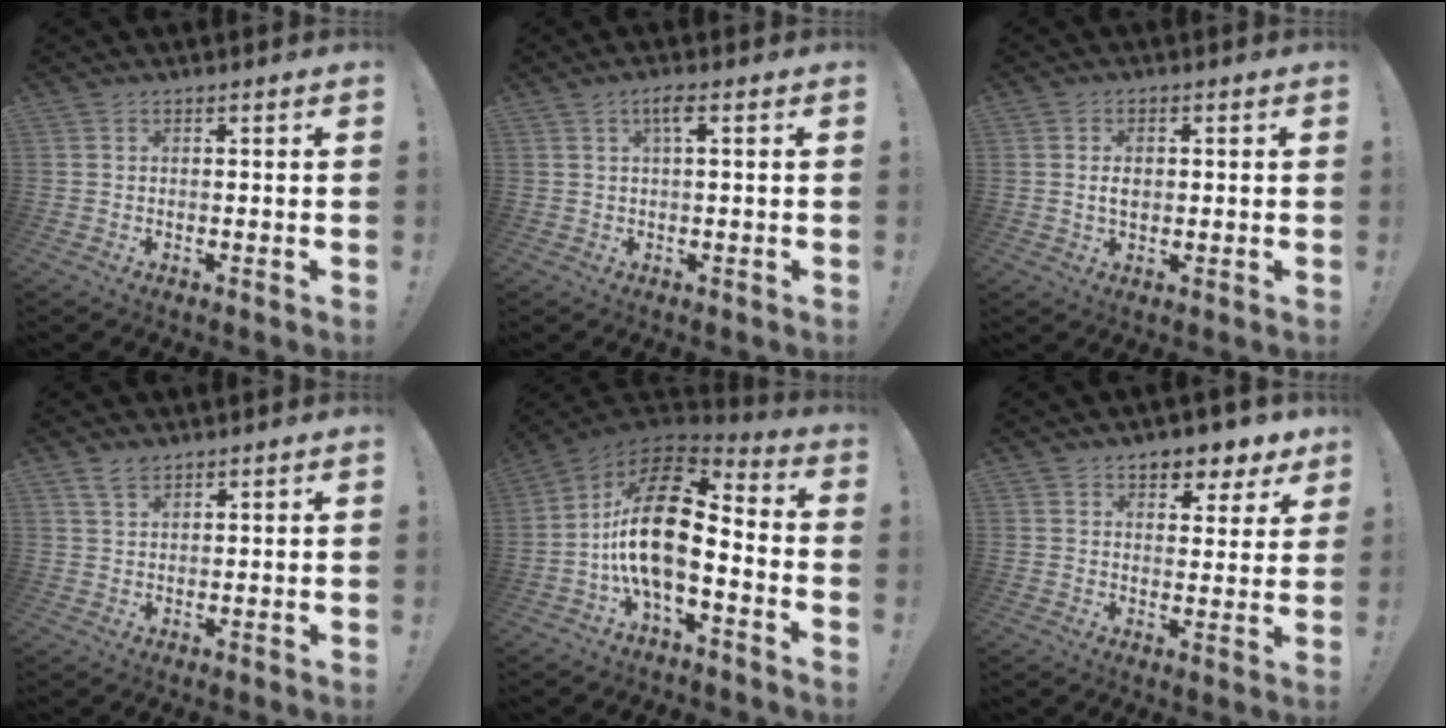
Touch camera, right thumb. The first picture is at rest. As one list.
[{"total": 3.5, "force": [1.2, 0.4, 3.3], "torque": [-0.060, 0.002, 0.015]}, {"total": 3.6, "force": [0.4, 2.4, 2.7], "torque": [-0.036, 0.002, 0.004]}, {"total": 3.5, "force": [2.7, 1.7, 1.5], "torque": [-0.020, -0.013, 0.049]}, {"total": 19.6, "force": [-1.3, 9.1, 17.3], "torque": [-0.328, 0.013, -0.023]}, {"total": 7.0, "force": [5.4, 3.8, 2.4], "torque": [-0.023, -0.040, 0.098]}]